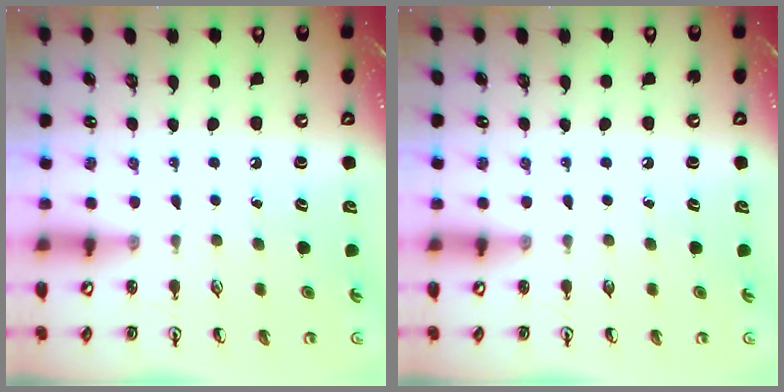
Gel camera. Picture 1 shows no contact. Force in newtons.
{"total": 0.0}